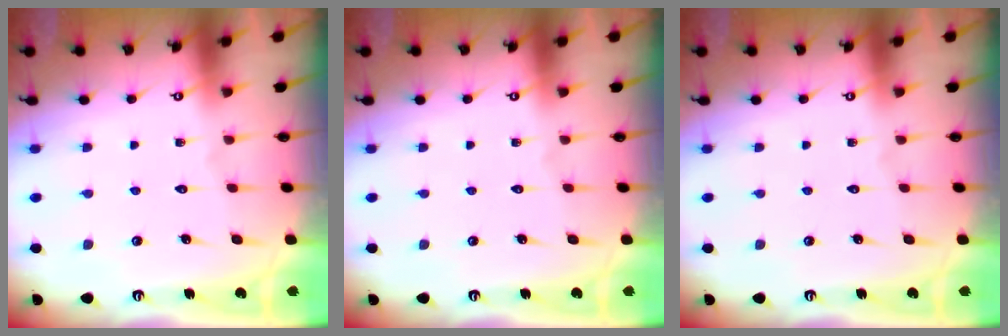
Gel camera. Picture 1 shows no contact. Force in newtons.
{"total": 0.0}
{"total": 0.0}